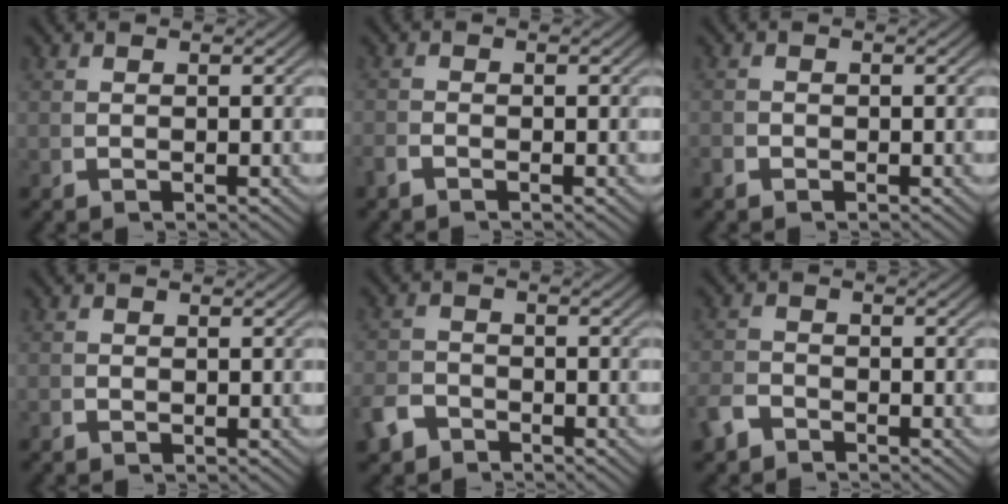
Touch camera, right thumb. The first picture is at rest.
{"total": 0.7, "force": [-0.7, 0.0, 0.1], "torque": [0.005, -0.001, -0.017]}
{"total": 0.5, "force": [-0.5, 0.2, -0.1], "torque": [0.004, -0.003, -0.011]}
{"total": 0.0}
{"total": 2.6, "force": [-2.3, 1.2, 0.2], "torque": [0.000, -0.010, -0.038]}
{"total": 1.8, "force": [-1.7, 0.6, 0.1], "torque": [0.003, -0.004, -0.032]}